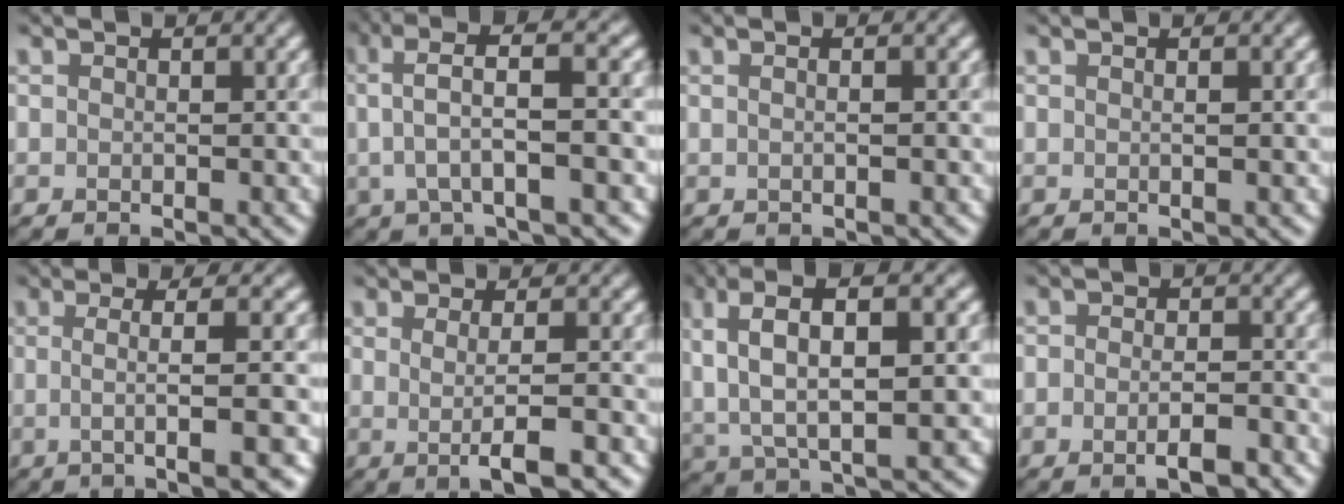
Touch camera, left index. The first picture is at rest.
{"total": 5.6, "force": [1.4, 1.1, 5.3], "torque": [-0.100, 0.016, 0.026]}
{"total": 2.5, "force": [0.7, 1.3, 2.0], "torque": [-0.001, 0.005, -0.015]}
{"total": 1.0, "force": [0.2, 0.4, 0.8], "torque": [-0.001, -0.006, -0.005]}
{"total": 5.8, "force": [-0.4, 1.3, 5.6], "torque": [-0.078, 0.004, -0.008]}
{"total": 4.0, "force": [-0.6, 0.9, 3.9], "torque": [-0.058, -0.006, -0.008]}
{"total": 9.4, "force": [2.9, 4.0, 8.0], "torque": [-0.160, 0.015, 0.046]}
{"total": 3.3, "force": [-1.7, 1.4, 2.5], "torque": [-0.036, 0.002, -0.031]}